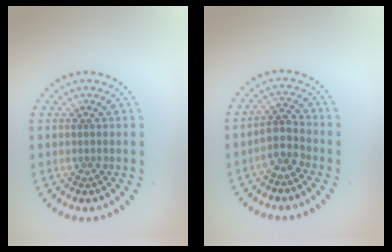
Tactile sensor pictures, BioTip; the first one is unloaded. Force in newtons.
{"total": 2.2, "press": 1.9, "slide": 1.2}